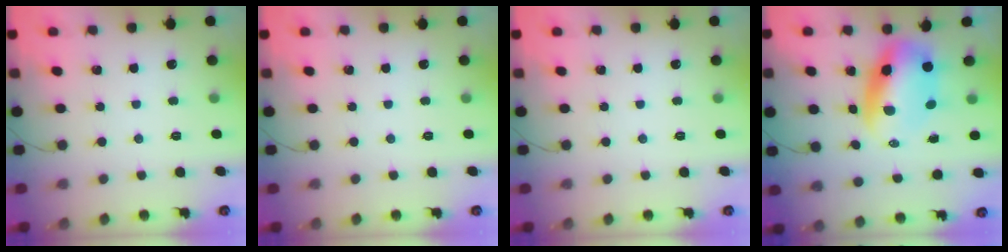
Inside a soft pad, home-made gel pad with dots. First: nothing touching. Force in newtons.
{"total": 0.0}
{"total": 0.0}
{"total": 8.6, "press": 8.3, "slide": 2.4}